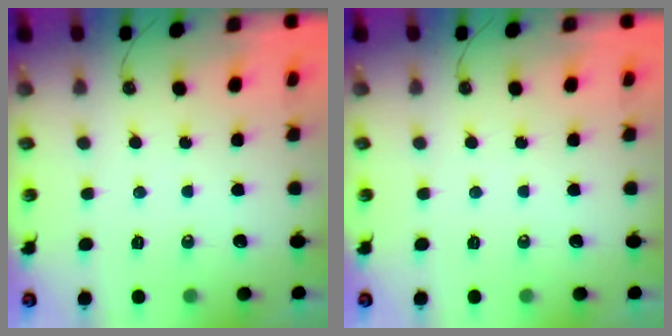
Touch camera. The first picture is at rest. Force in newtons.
{"total": 0.0}